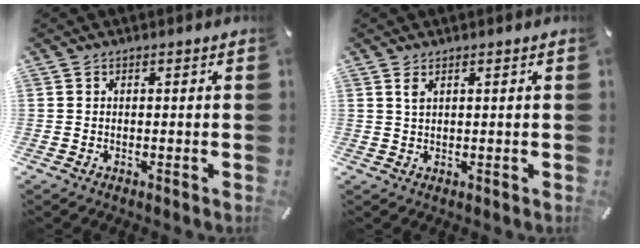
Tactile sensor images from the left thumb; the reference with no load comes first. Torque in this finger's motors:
{"motor_torque": [0.13, 0.13, 0.19, -0.23, 0.01]}